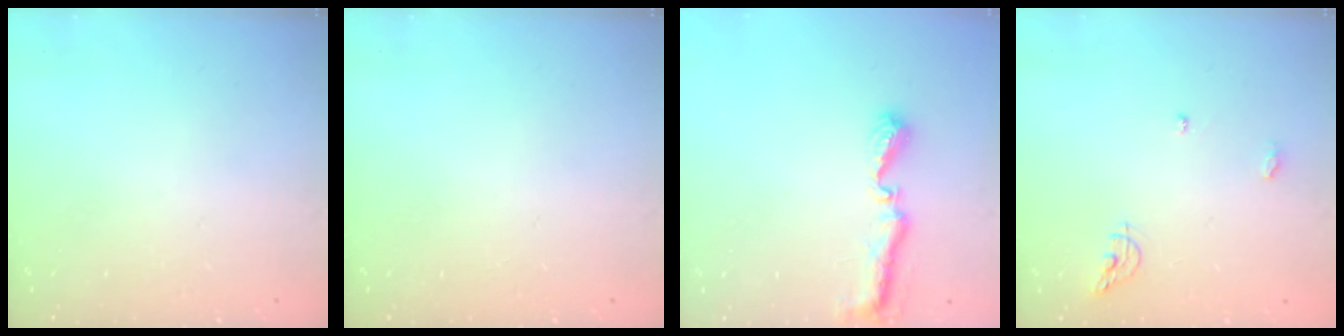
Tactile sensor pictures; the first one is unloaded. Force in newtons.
{"total": 0.0}
{"total": 8.1, "press": 8.1, "slide": 0.5}
{"total": 6.5, "press": 6.5, "slide": 0.5}